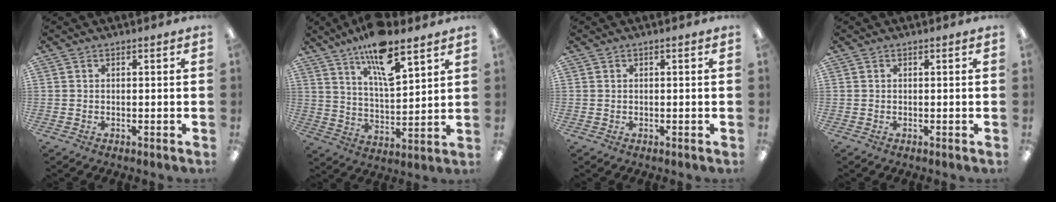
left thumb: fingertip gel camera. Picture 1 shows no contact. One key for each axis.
{"total": 13.7, "fx": 9.9, "fy": 4.2, "fz": 8.5, "tx": -0.149, "ty": -0.046, "tz": 0.169}
{"total": 0.0}
{"total": 0.0}